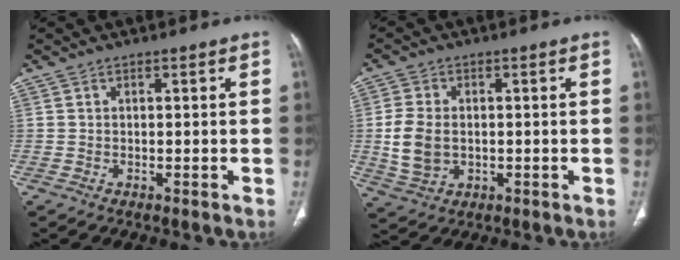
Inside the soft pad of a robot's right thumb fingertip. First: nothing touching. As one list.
[{"total": 7.7, "force": [-0.3, 5.5, 5.4], "torque": [-0.109, -0.002, 0.002]}]